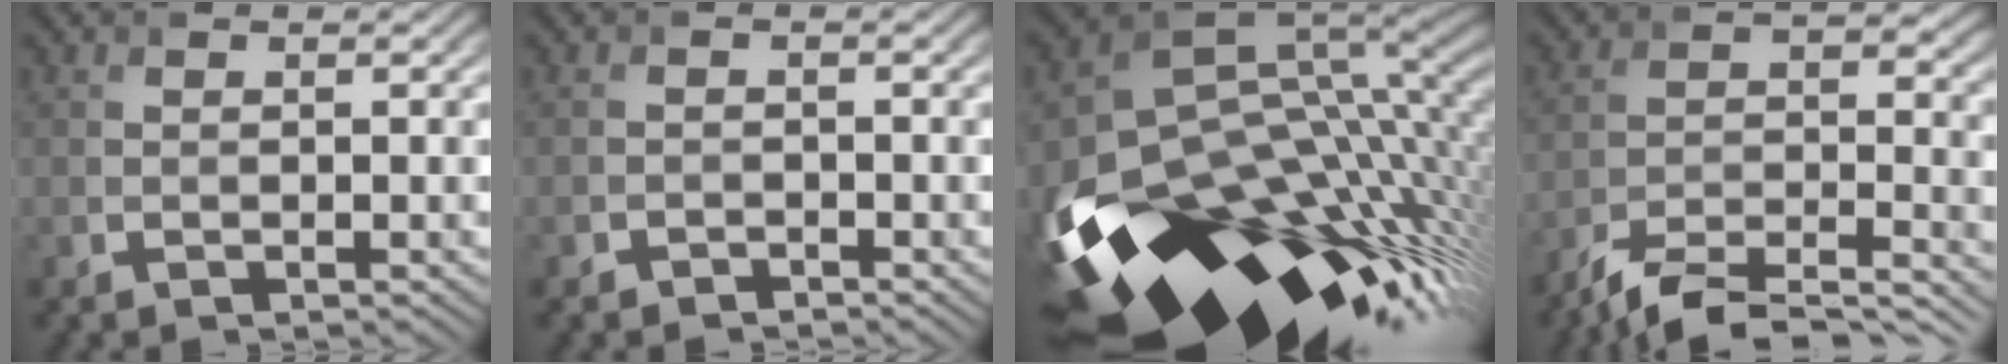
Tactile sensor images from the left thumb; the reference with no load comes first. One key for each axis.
{"total": 1.0, "fx": -0.9, "fy": 0.5, "fz": 0.1, "tx": 0.001, "ty": -0.002, "tz": -0.019}
{"total": 19.6, "fx": -7.0, "fy": 11.2, "fz": 14.4, "tx": -0.304, "ty": -0.063, "tz": -0.085}
{"total": 10.3, "fx": -8.4, "fy": 2.4, "fz": 5.4, "tx": -0.103, "ty": -0.004, "tz": -0.146}